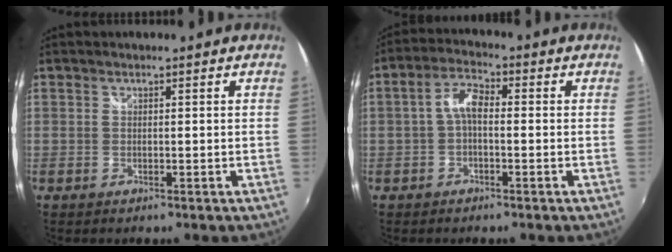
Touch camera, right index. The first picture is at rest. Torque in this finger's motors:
{"motor_torque": [0.95, 0.06, 0.28, 0.10]}